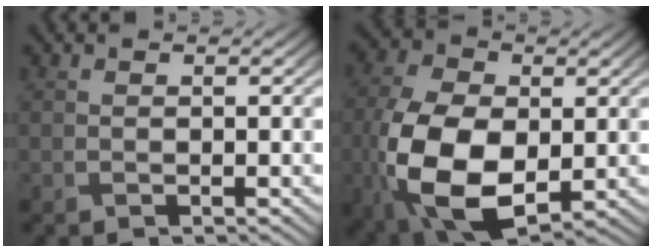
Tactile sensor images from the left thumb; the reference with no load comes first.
{"total": 14.4, "force": [-2.0, 9.2, 10.9], "torque": [-0.275, -0.042, -0.020]}